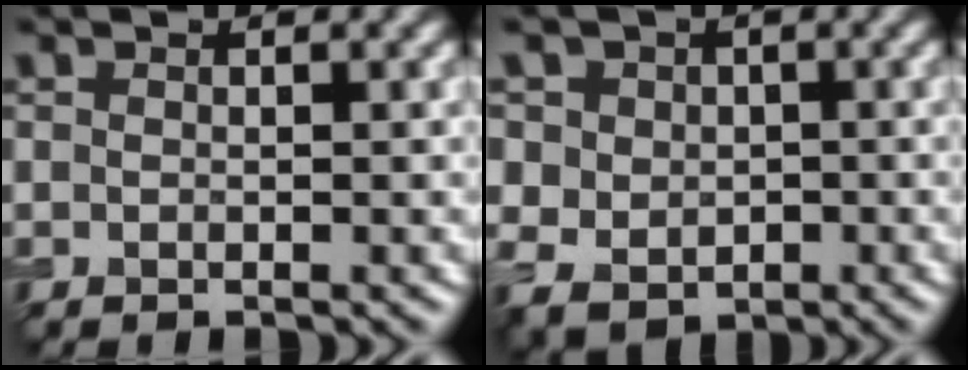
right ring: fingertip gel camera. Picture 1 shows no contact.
{"total": 6.9, "force": [1.2, 6.3, 2.6], "torque": [-0.062, 0.021, 0.003]}